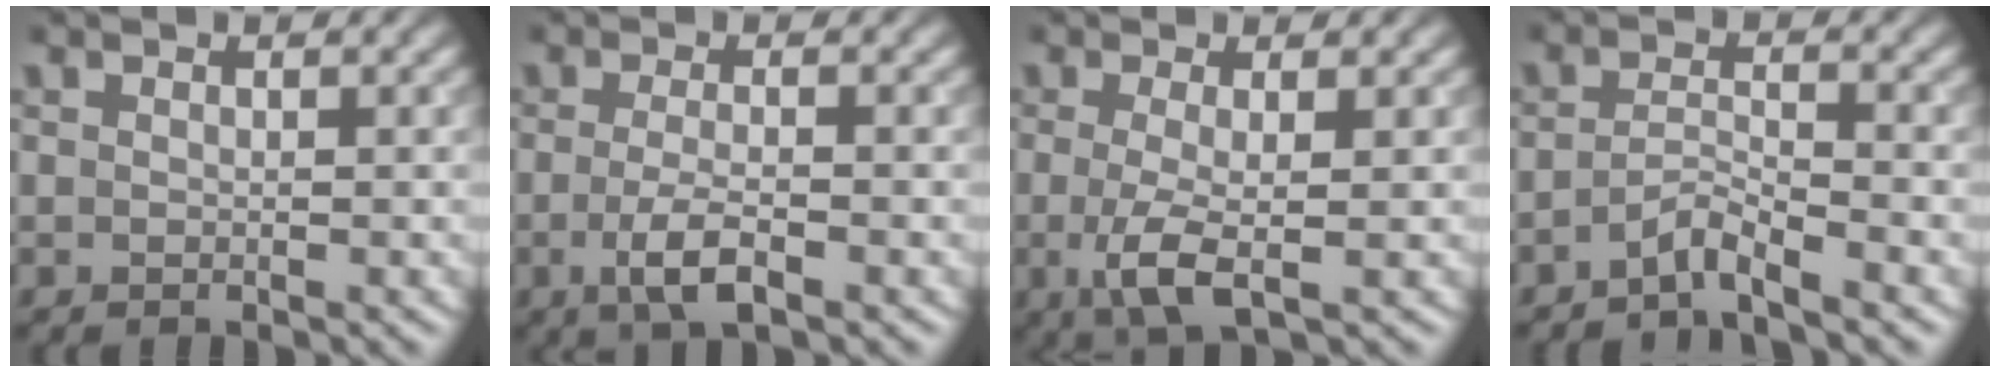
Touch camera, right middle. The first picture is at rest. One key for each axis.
{"total": 3.1, "fx": -1.1, "fy": 0.8, "fz": 2.7, "tx": -0.056, "ty": -0.003, "tz": -0.023}
{"total": 3.8, "fx": -0.6, "fy": 1.0, "fz": 3.6, "tx": -0.075, "ty": -0.011, "tz": -0.013}
{"total": 2.1, "fx": -1.8, "fy": 0.1, "fz": 1.1, "tx": -0.021, "ty": 0.003, "tz": -0.042}